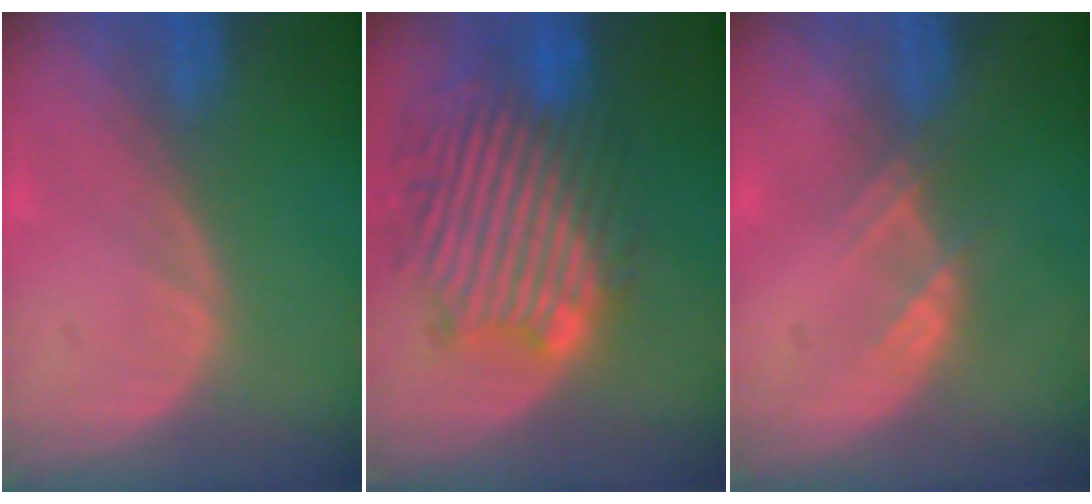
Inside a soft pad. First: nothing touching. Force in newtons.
{"total": 12.7, "press": 11.4, "slide": 5.6}
{"total": 1.9, "press": 1.9, "slide": 0.3}